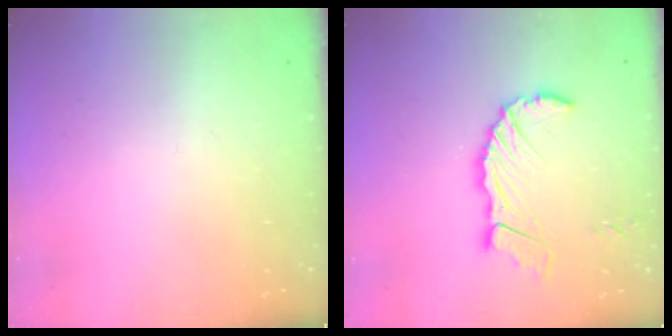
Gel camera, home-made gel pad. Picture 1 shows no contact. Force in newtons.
{"total": 10.9, "press": 10.9, "slide": 1.2}